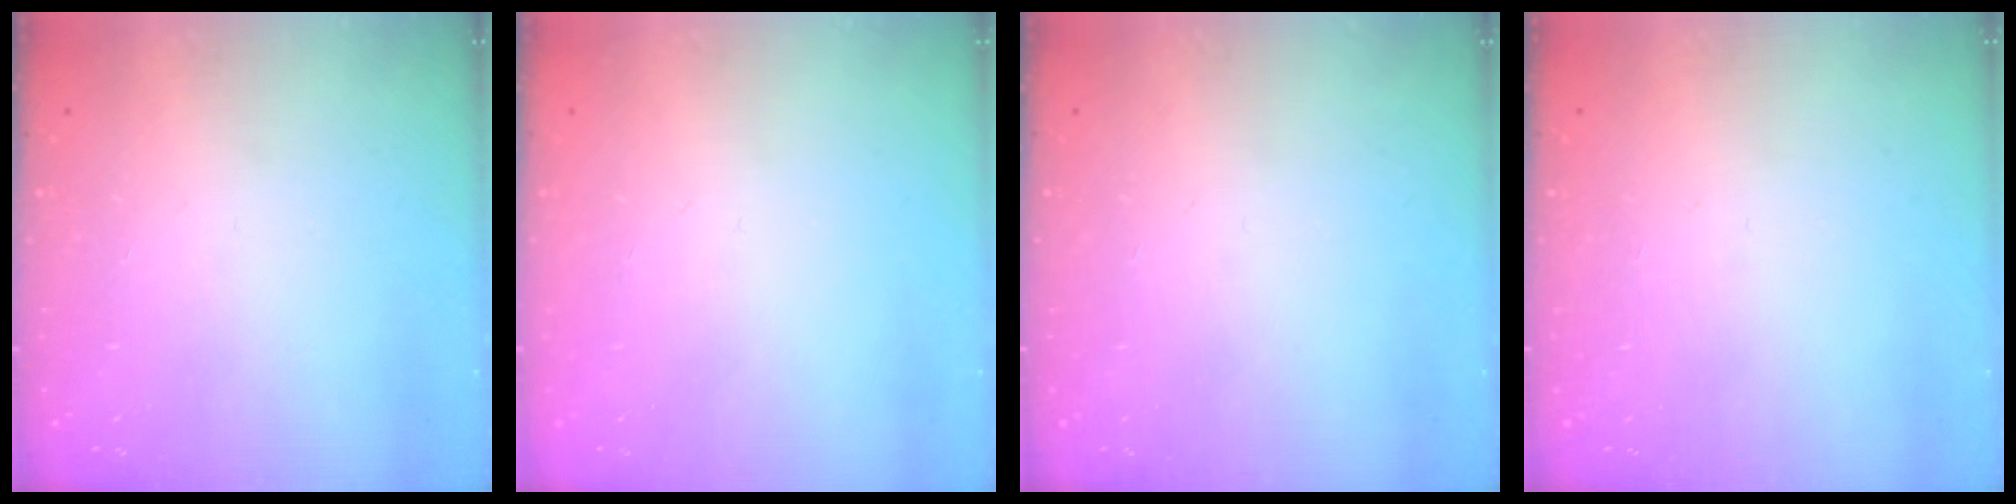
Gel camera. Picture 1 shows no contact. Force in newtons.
{"total": 0.0}
{"total": 0.0}
{"total": 0.0}